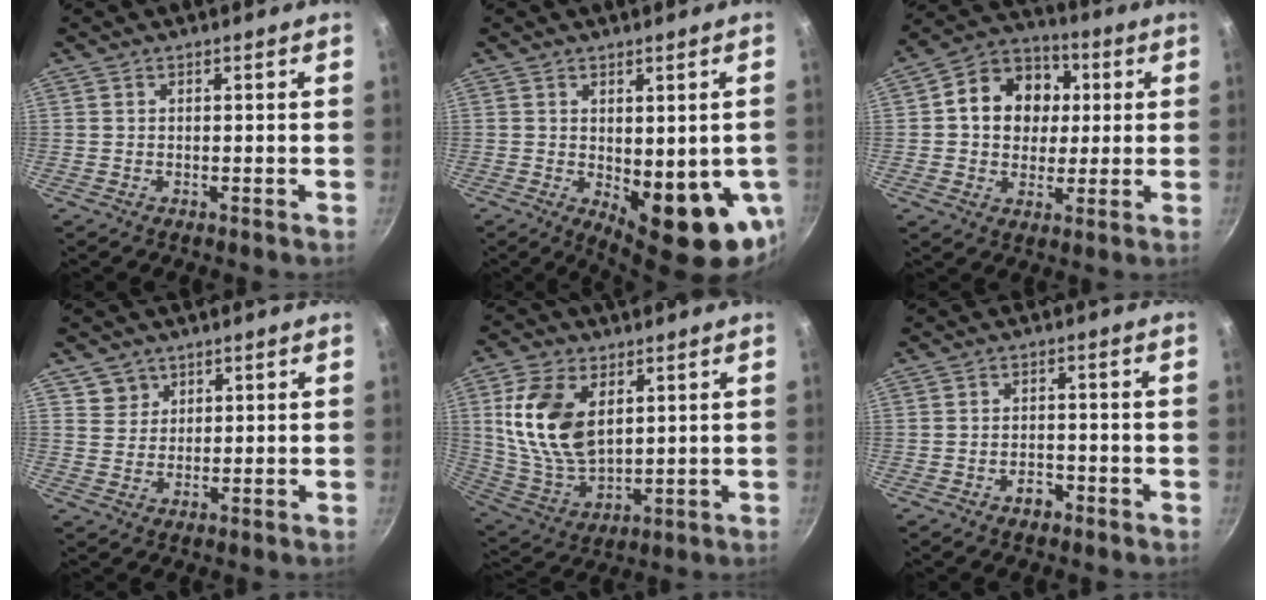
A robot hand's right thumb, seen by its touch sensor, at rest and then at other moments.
{"total": 13.1, "force": [-1.9, 5.3, 11.8], "torque": [-0.129, -0.019, -0.010]}
{"total": 14.5, "force": [2.3, 11.9, 7.9], "torque": [-0.097, 0.018, 0.024]}
{"total": 3.8, "force": [2.2, 3.2, 0.2], "torque": [0.023, 0.004, 0.039]}
{"total": 15.9, "force": [4.5, 9.7, 11.7], "torque": [-0.212, -0.023, 0.101]}
{"total": 2.8, "force": [-1.7, 1.8, 1.4], "torque": [-0.010, 0.018, -0.024]}